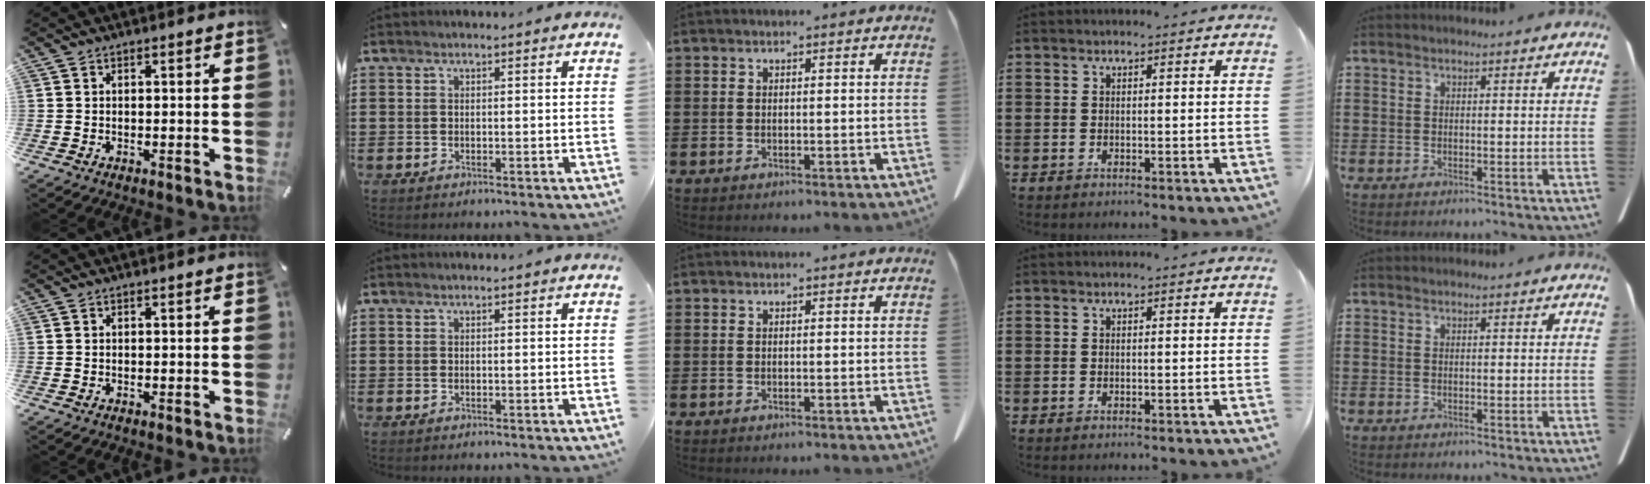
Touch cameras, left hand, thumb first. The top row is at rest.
{}